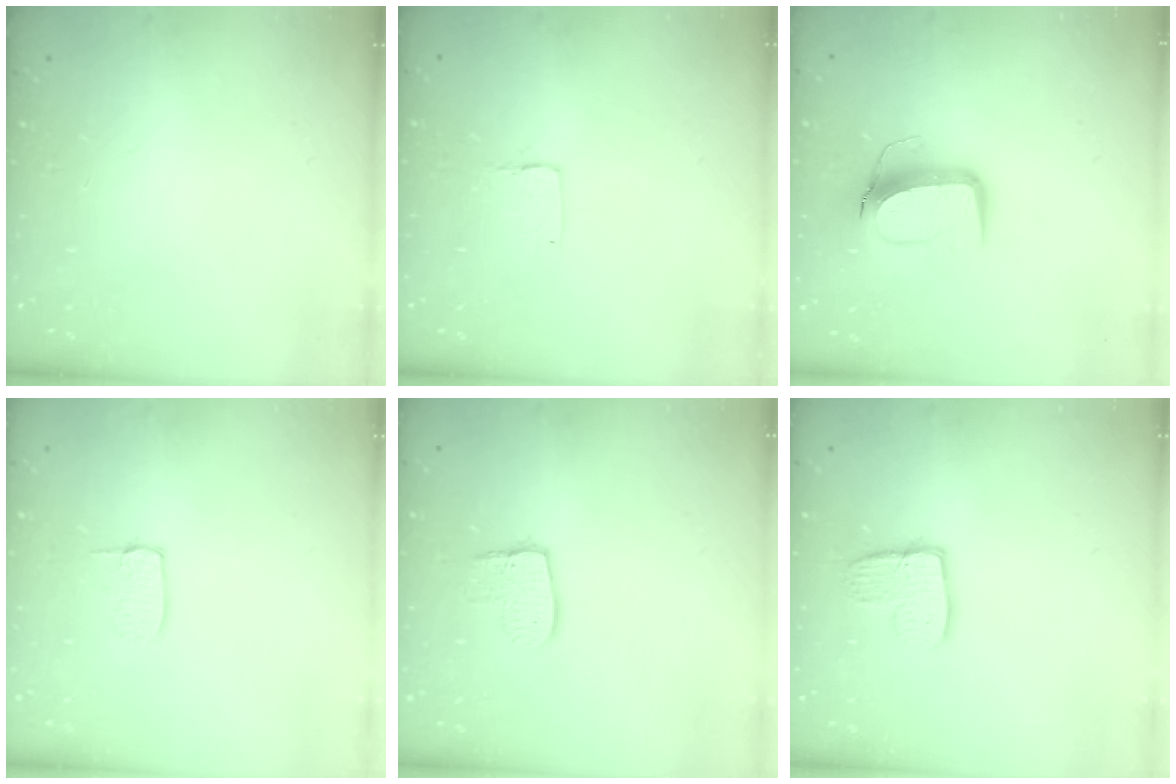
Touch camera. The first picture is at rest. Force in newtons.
{"total": 1.3, "press": 1.2, "slide": 0.1}
{"total": 11.2, "press": 11.1, "slide": 1.2}
{"total": 5.4, "press": 5.4, "slide": 0.3}
{"total": 8.7, "press": 8.6, "slide": 0.7}
{"total": 8.9, "press": 8.9, "slide": 0.4}